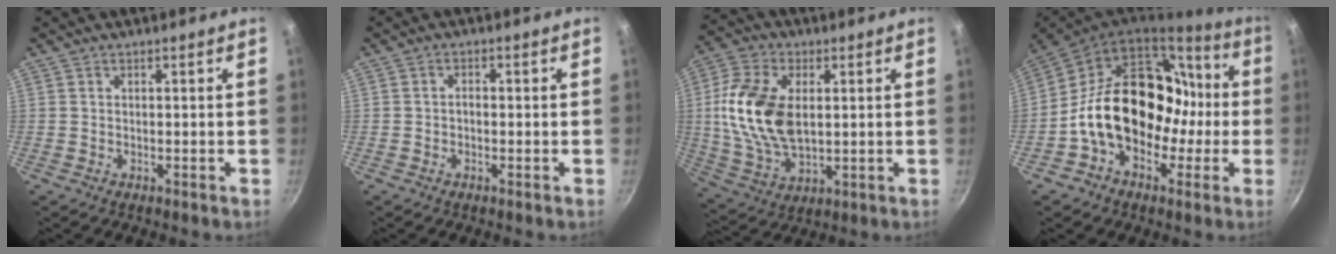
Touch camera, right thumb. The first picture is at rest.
{"total": 1.2, "force": [-0.5, 0.9, 0.7], "torque": [-0.008, 0.008, -0.009]}
{"total": 16.3, "force": [1.9, 9.8, 12.9], "torque": [-0.239, -0.003, 0.039]}
{"total": 22.9, "force": [-1.8, 17.0, 15.2], "torque": [-0.198, 0.071, -0.023]}